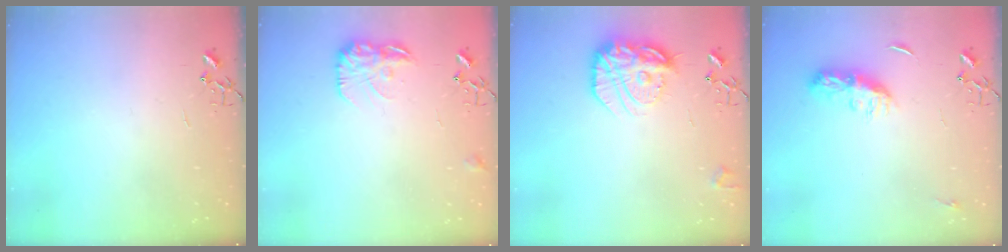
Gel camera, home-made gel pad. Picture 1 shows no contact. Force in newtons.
{"total": 11.7, "press": 11.7, "slide": 0.4}
{"total": 18.7, "press": 18.6, "slide": 1.6}
{"total": 9.4, "press": 9.4, "slide": 0.3}